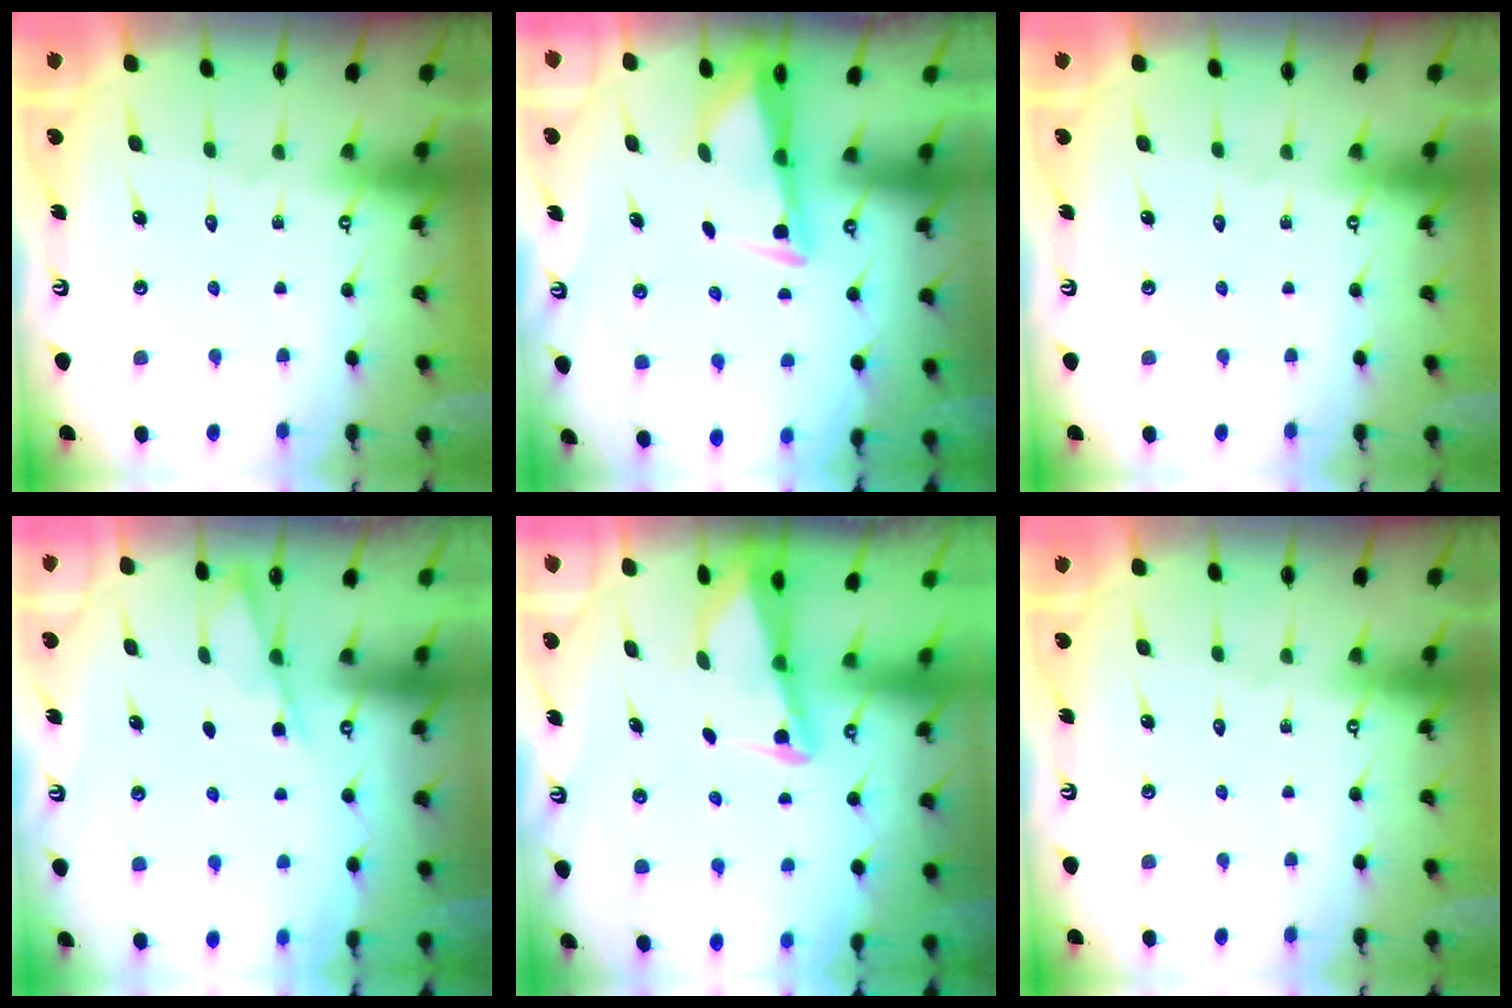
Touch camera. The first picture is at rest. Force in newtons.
{"total": 3.2, "press": 3.1, "slide": 0.7}
{"total": 0.0}
{"total": 3.1, "press": 3.1, "slide": 0.4}
{"total": 2.3, "press": 2.3, "slide": 0.3}
{"total": 0.0}